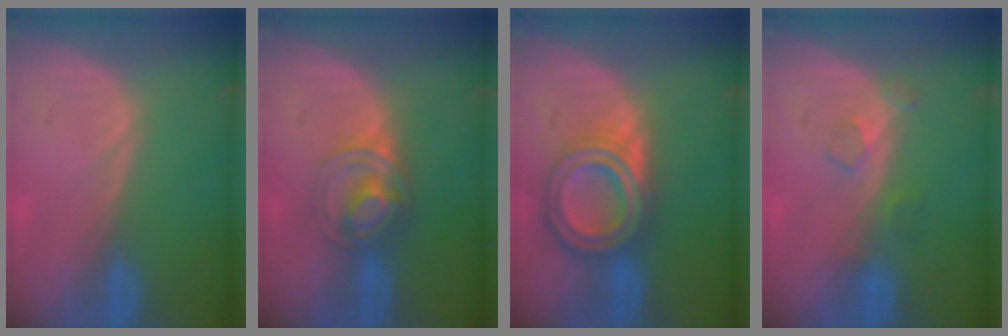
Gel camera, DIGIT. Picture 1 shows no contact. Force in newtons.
{"total": 5.9, "press": 5.4, "slide": 2.4}
{"total": 7.9, "press": 7.8, "slide": 0.4}
{"total": 2.5, "press": 2.5, "slide": 0.3}